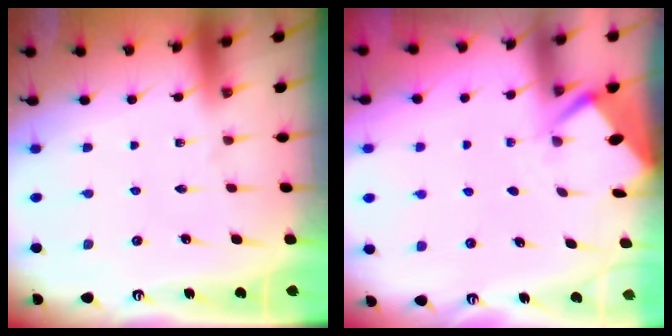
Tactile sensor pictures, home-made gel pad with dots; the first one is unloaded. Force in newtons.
{"total": 2.6, "press": 2.6, "slide": 0.4}